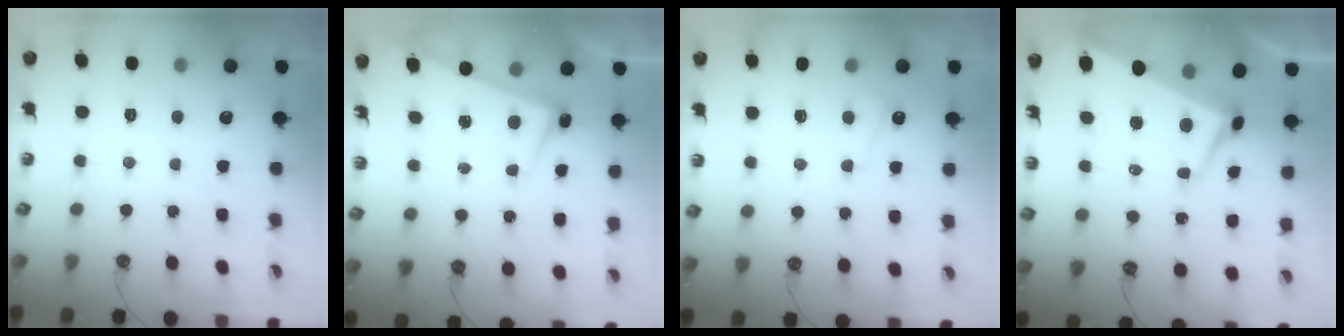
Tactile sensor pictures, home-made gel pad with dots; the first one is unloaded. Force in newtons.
{"total": 2.6, "press": 2.5, "slide": 0.7}
{"total": 0.5, "press": 0.1, "slide": 0.5}
{"total": 1.7, "press": 1.1, "slide": 1.3}